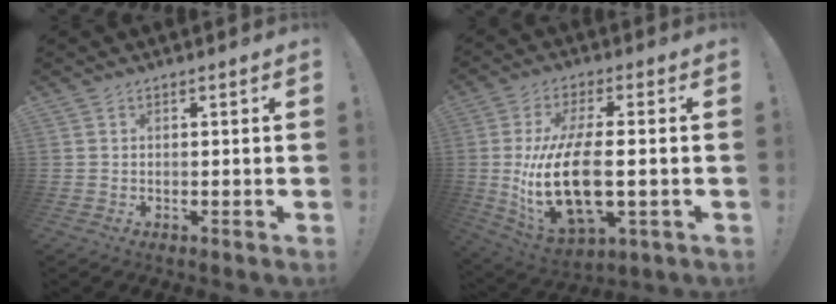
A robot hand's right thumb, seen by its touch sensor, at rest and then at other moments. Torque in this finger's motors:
{"motor_torque": [1.96, 3.05, 1.14, 1.02, 0.40]}